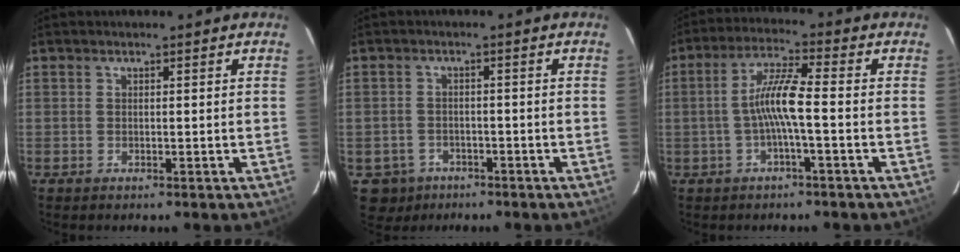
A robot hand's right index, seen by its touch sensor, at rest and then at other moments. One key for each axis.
{"total": 6.0, "fx": -3.4, "fy": 4.8, "fz": 1.1, "tx": -0.042, "ty": 0.011, "tz": -0.047}
{"total": 7.0, "fx": -1.6, "fy": 0.1, "fz": 6.8, "tx": -0.146, "ty": 0.011, "tz": -0.029}